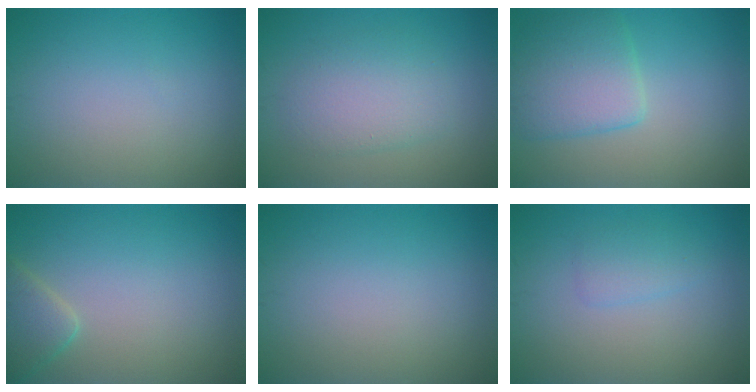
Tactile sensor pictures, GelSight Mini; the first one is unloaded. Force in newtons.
{"total": 3.6, "press": 3.6, "slide": 0.3}
{"total": 5.0, "press": 5.0, "slide": 0.3}
{"total": 2.8, "press": 2.8, "slide": 0.1}
{"total": 0.0}
{"total": 1.6, "press": 1.6, "slide": 0.1}